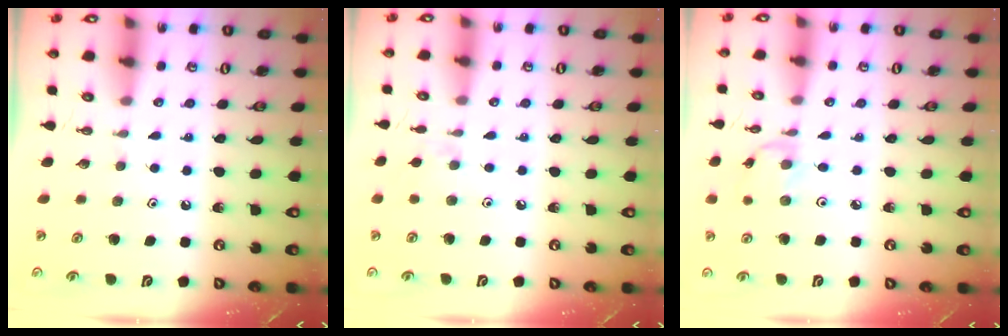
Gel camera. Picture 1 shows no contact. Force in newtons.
{"total": 2.9, "press": 2.9, "slide": 0.5}
{"total": 2.6, "press": 2.6, "slide": 0.3}